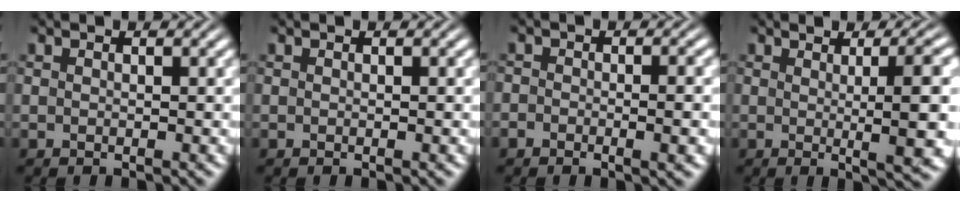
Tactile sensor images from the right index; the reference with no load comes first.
{"total": 0.0}
{"total": 1.5, "force": [-0.9, 0.8, 1.0], "torque": [-0.017, 0.002, -0.020]}
{"total": 6.1, "force": [0.4, 0.7, 6.0], "torque": [-0.072, 0.002, 0.005]}